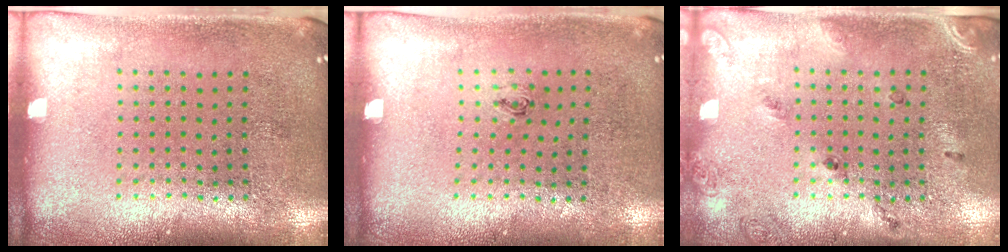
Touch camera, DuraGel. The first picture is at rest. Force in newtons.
{"total": 0.5, "press": 0.1, "slide": 0.5}
{"total": 1.7, "press": 1.1, "slide": 1.3}